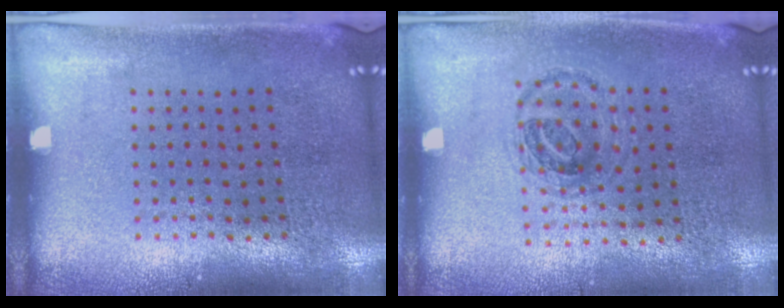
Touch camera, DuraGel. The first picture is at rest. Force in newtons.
{"total": 0.9, "press": 0.9, "slide": 0.2}